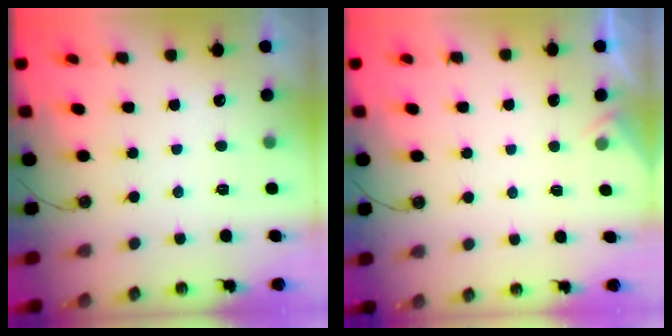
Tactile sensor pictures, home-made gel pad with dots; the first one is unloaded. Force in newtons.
{"total": 2.2, "press": 2.1, "slide": 0.4}